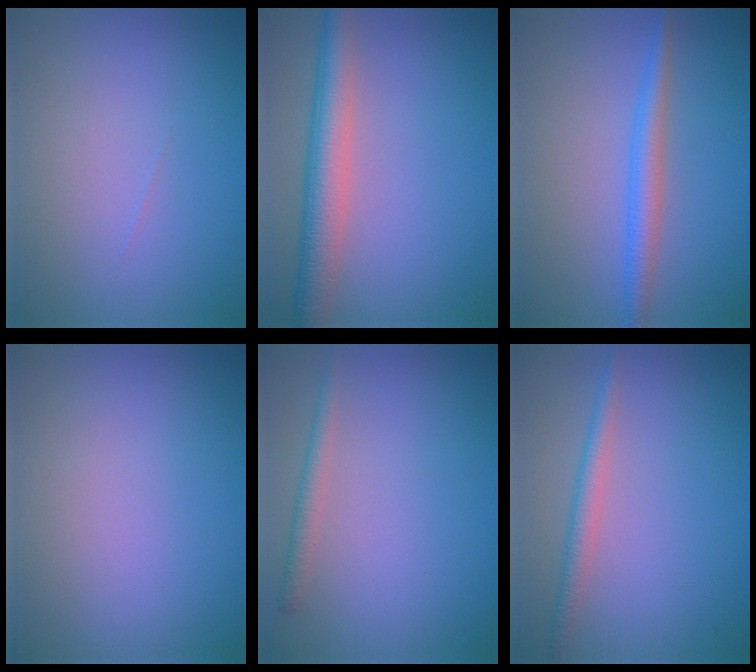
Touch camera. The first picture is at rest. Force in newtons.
{"total": 5.1, "press": 5.1, "slide": 0.3}
{"total": 2.5, "press": 2.5, "slide": 0.1}
{"total": 0.0}
{"total": 1.5, "press": 1.5, "slide": 0.1}
{"total": 2.0, "press": 2.0, "slide": 0.0}